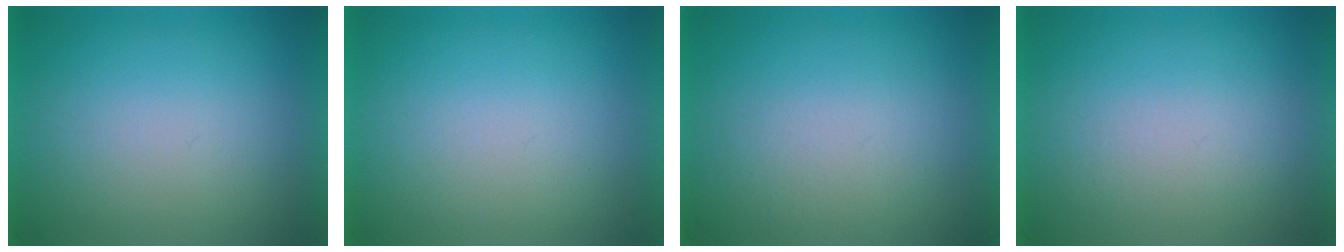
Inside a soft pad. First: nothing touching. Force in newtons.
{"total": 0.0}
{"total": 2.2}
{"total": 1.4}